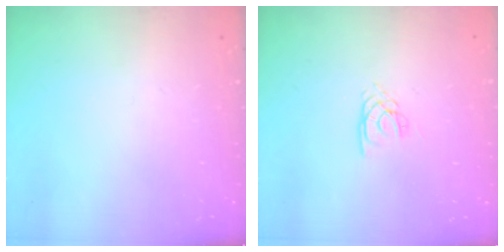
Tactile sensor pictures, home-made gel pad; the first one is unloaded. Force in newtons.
{"total": 1.9, "press": 1.8, "slide": 0.3}